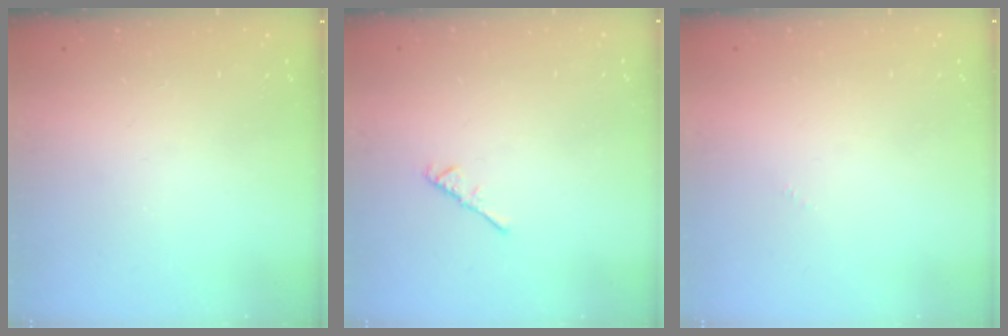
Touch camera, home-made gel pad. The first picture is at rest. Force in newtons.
{"total": 2.4, "press": 2.3, "slide": 0.6}
{"total": 0.0}